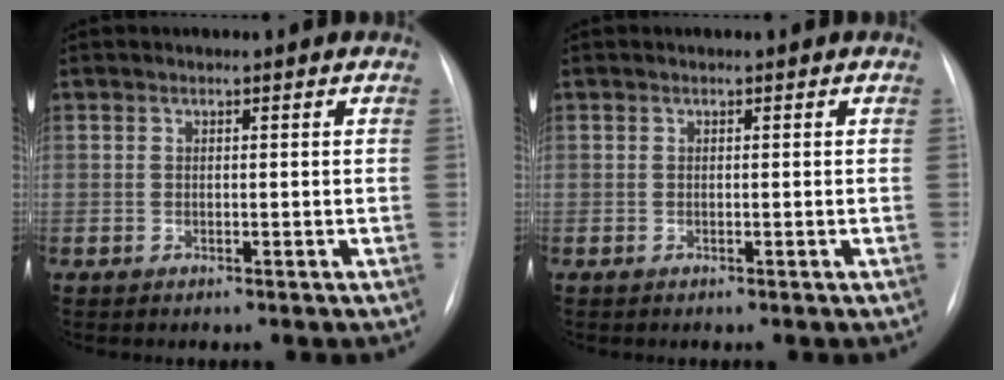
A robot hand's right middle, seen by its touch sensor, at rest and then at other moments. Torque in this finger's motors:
{"motor_torque": [-0.14, 0.14, -0.01, 0.01]}